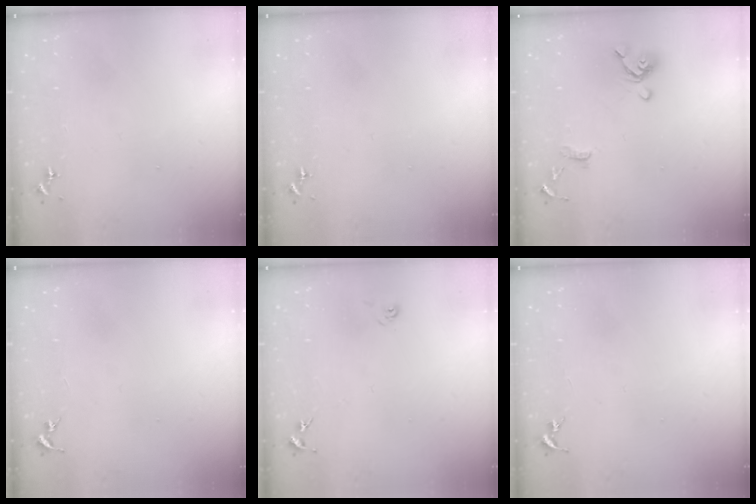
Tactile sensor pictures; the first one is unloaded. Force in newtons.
{"total": 0.0}
{"total": 10.9, "press": 10.8, "slide": 1.4}
{"total": 0.0}
{"total": 4.4, "press": 4.4, "slide": 0.5}
{"total": 0.0}